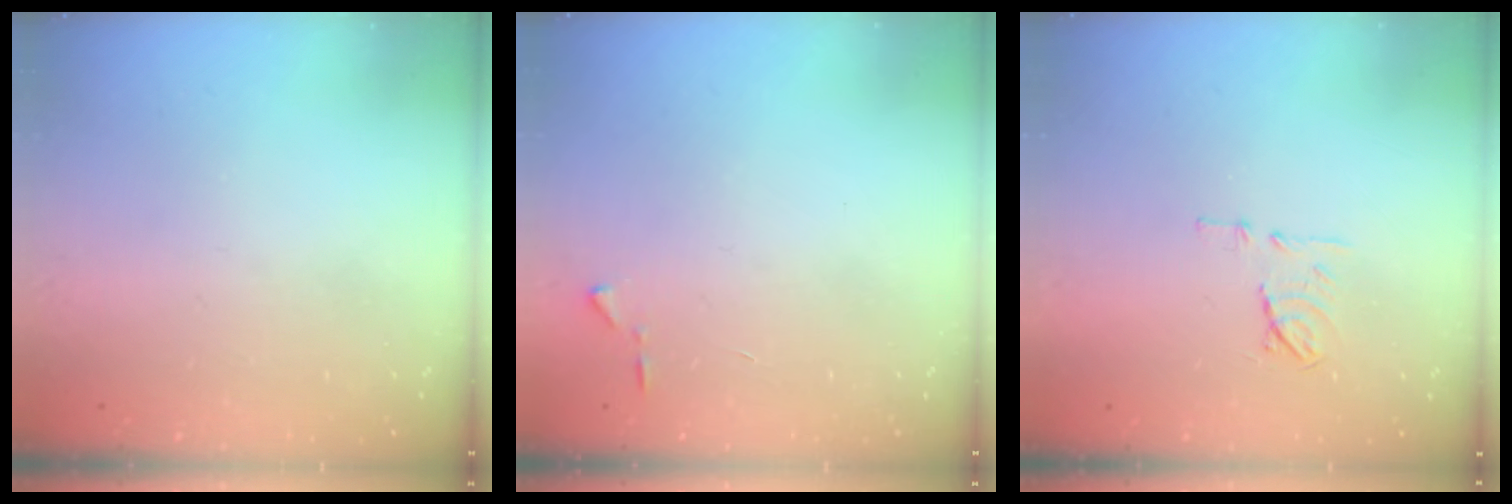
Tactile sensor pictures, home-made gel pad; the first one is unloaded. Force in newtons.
{"total": 3.9, "press": 3.9, "slide": 0.5}
{"total": 7.6, "press": 7.6, "slide": 0.8}